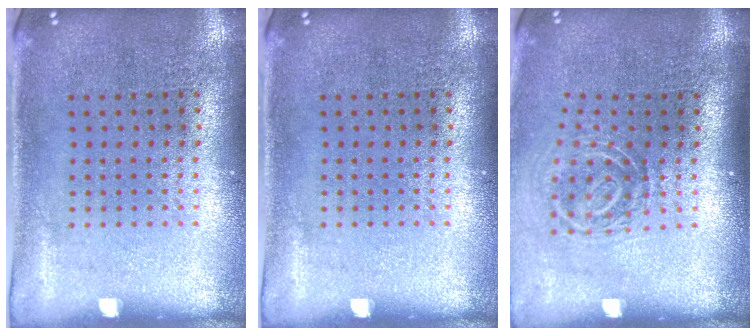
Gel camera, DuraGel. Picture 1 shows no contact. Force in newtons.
{"total": 0.0}
{"total": 1.9, "press": 1.2, "slide": 1.5}